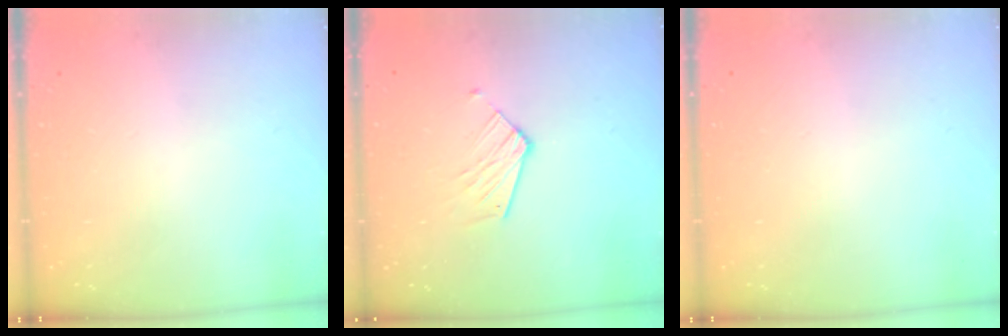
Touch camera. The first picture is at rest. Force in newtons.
{"total": 7.7, "press": 7.6, "slide": 0.5}
{"total": 0.0}